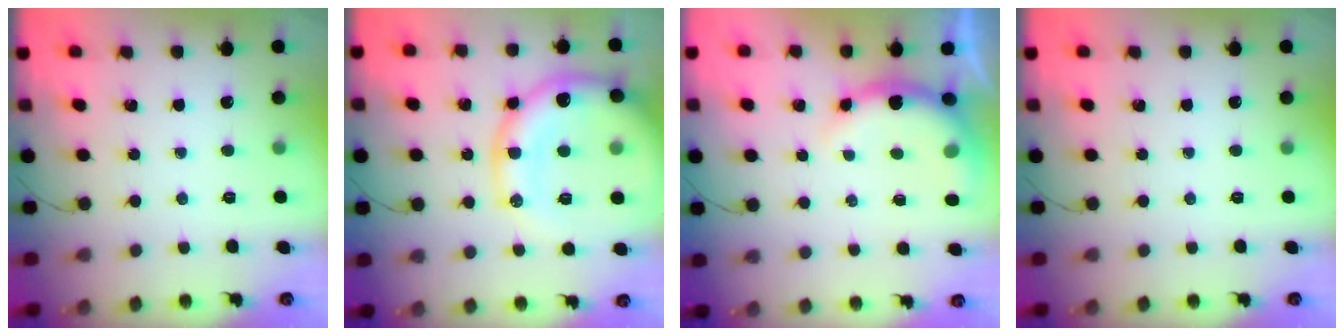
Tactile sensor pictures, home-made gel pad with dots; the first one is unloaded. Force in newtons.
{"total": 20.3, "press": 20.0, "slide": 3.6}
{"total": 8.2, "press": 8.1, "slide": 1.0}
{"total": 0.0}